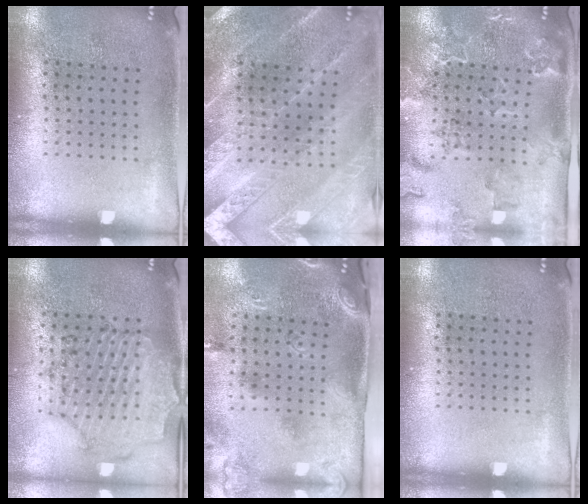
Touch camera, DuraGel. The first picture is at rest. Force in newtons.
{"total": 2.4, "press": 2.4, "slide": 0.4}
{"total": 2.2, "press": 2.2, "slide": 0.6}
{"total": 1.4, "press": 1.4, "slide": 0.2}
{"total": 2.8, "press": 1.7, "slide": 2.2}
{"total": 0.0}